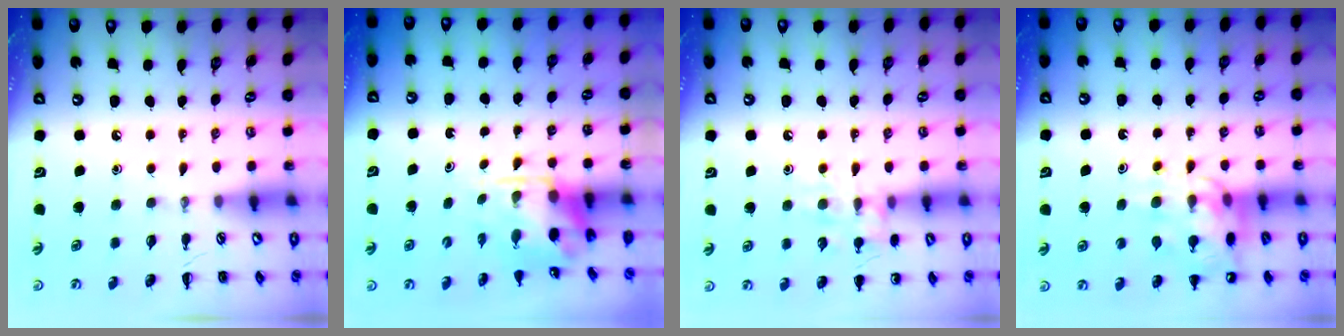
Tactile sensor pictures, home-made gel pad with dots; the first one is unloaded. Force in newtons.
{"total": 4.1, "press": 4.0, "slide": 0.7}
{"total": 10.8, "press": 10.7, "slide": 1.4}
{"total": 12.6, "press": 12.2, "slide": 3.2}